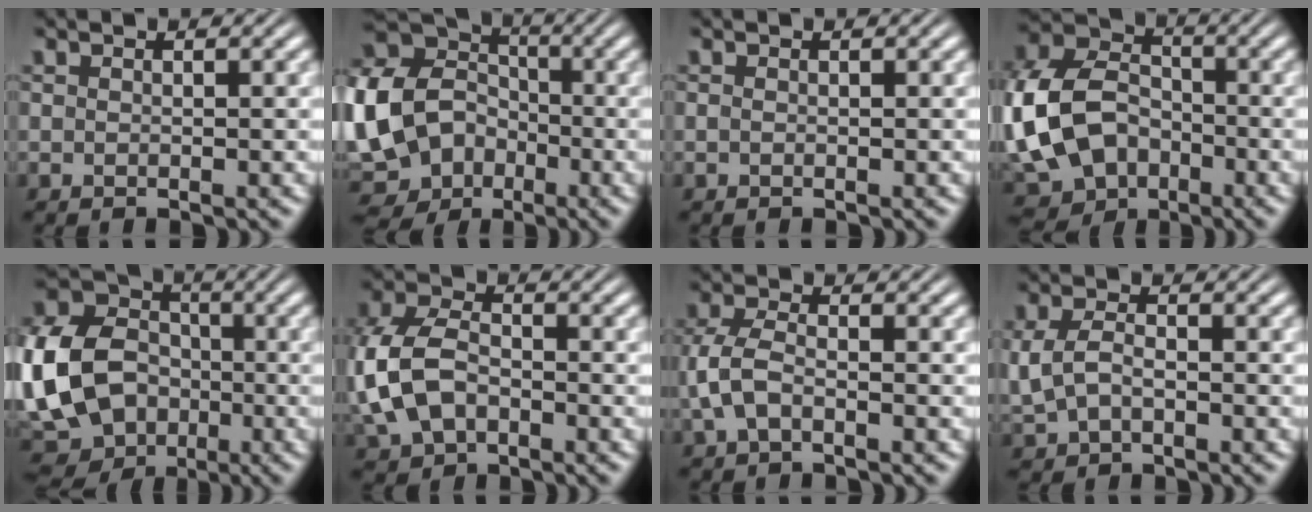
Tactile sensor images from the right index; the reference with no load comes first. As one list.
[{"total": 16.0, "force": [-2.7, 14.2, 6.9], "torque": [-0.182, -0.059, -0.041]}, {"total": 0.0}, {"total": 13.9, "force": [-3.0, 11.9, 6.6], "torque": [-0.171, -0.068, -0.039]}, {"total": 15.5, "force": [-3.1, 13.6, 6.8], "torque": [-0.178, -0.062, -0.047]}, {"total": 7.9, "force": [-0.9, 6.2, 4.7], "torque": [-0.141, -0.028, -0.003]}, {"total": 4.3, "force": [-1.0, 2.9, 2.9], "torque": [-0.084, -0.017, -0.011]}, {"total": 4.0, "force": [-0.5, 3.1, 2.6], "torque": [-0.077, -0.016, 0.004]}]